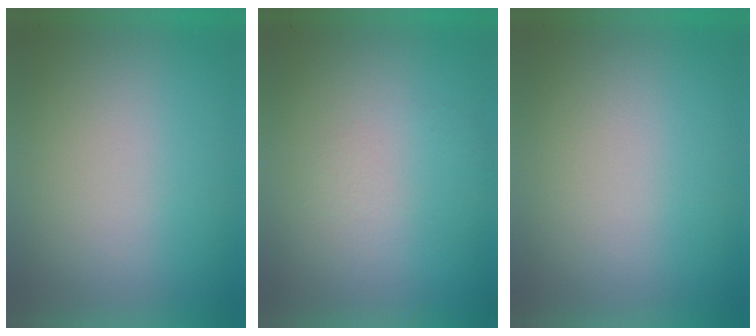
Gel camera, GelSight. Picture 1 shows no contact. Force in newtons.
{"total": 1.3}
{"total": 0.0}